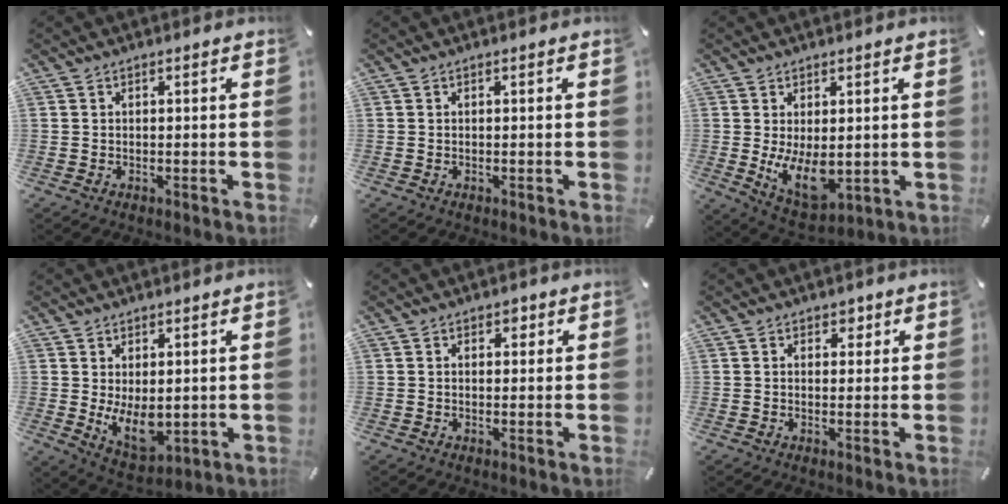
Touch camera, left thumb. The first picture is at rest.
{"total": 0.0}
{"total": 9.9, "force": [0.2, 5.6, 8.2], "torque": [-0.146, -0.017, 0.011]}
{"total": 8.9, "force": [0.4, 5.5, 6.9], "torque": [-0.112, -0.017, 0.014]}
{"total": 2.0, "force": [0.7, 1.5, 1.2], "torque": [-0.011, 0.000, 0.007]}
{"total": 2.7, "force": [1.1, 2.0, 1.3], "torque": [-0.006, -0.002, 0.012]}